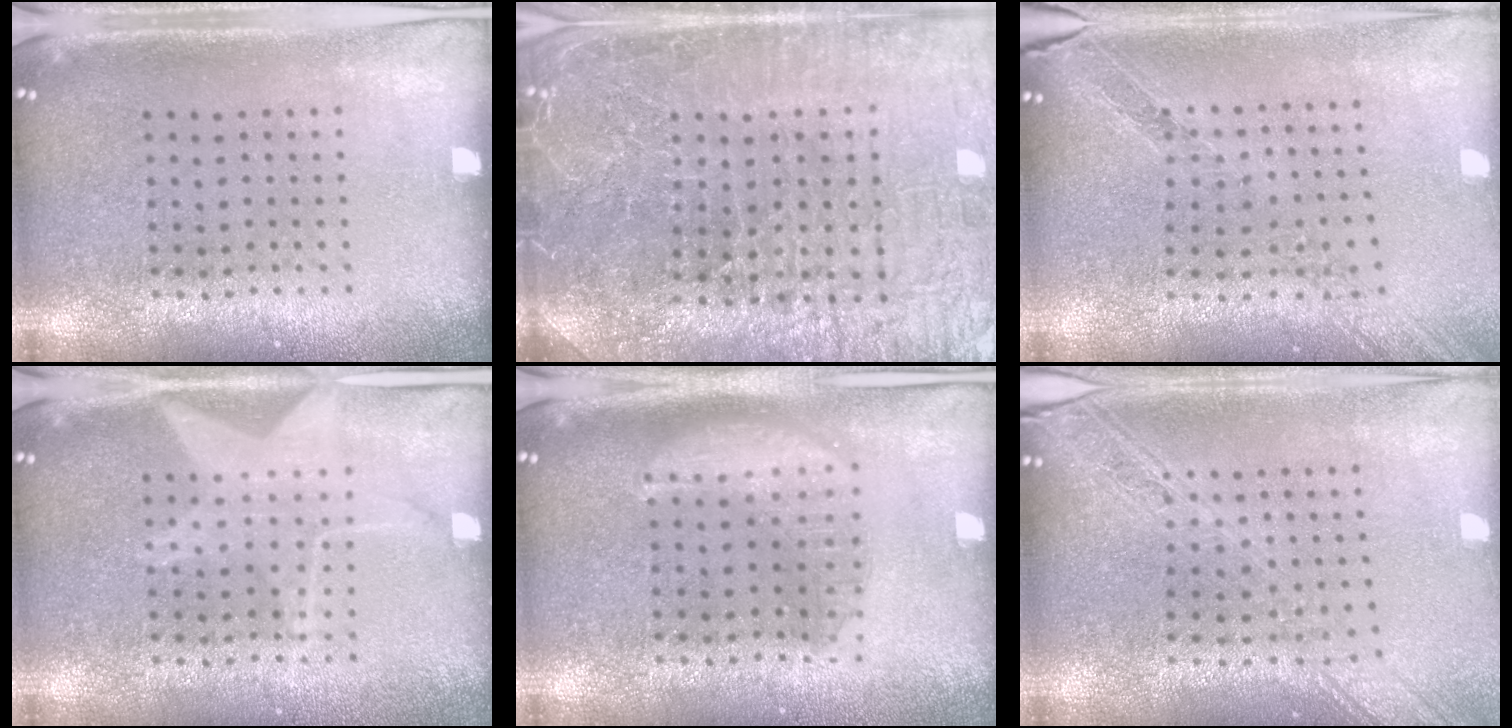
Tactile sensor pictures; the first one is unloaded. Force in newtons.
{"total": 5.5, "press": 5.1, "slide": 1.9}
{"total": 1.0, "press": 1.0, "slide": 0.0}
{"total": 1.5, "press": 1.5, "slide": 0.2}
{"total": 1.6, "press": 1.6, "slide": 0.2}
{"total": 2.2, "press": 1.9, "slide": 1.2}